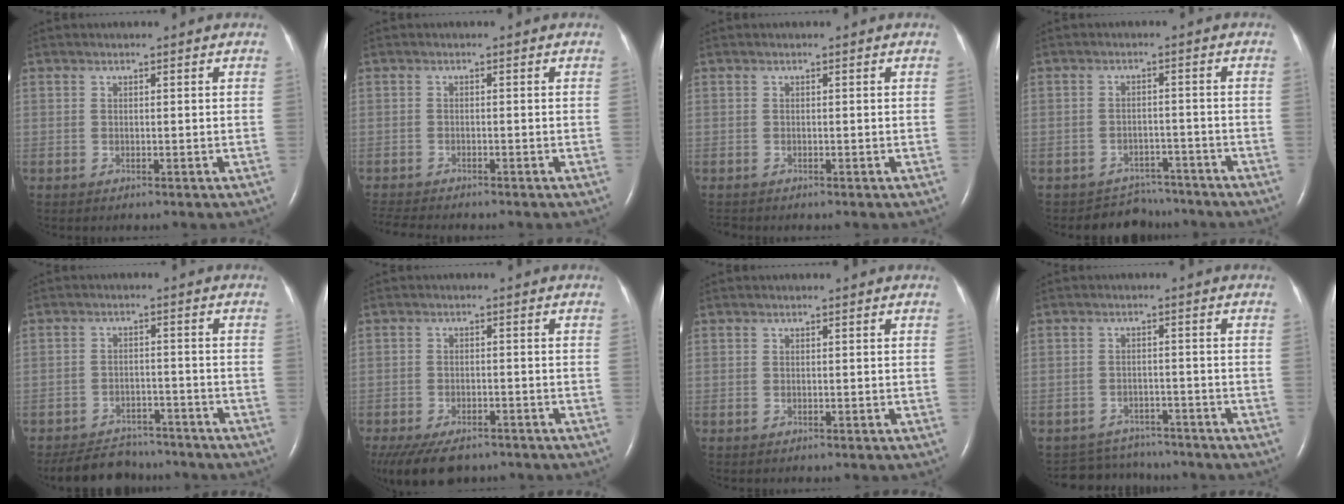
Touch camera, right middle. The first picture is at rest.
{"total": 4.5, "force": [-4.2, 0.3, 1.6], "torque": [-0.028, -0.013, -0.068]}
{"total": 0.6, "force": [-0.6, 0.1, 0.0], "torque": [-0.005, -0.004, -0.010]}
{"total": 5.1, "force": [-4.5, 1.9, -1.2], "torque": [0.018, 0.020, -0.066]}
{"total": 8.2, "force": [-7.5, 3.1, 1.5], "torque": [-0.022, -0.002, -0.110]}
{"total": 10.6, "force": [-7.8, 4.9, 5.2], "torque": [-0.106, -0.013, -0.116]}
{"total": 0.0}
{"total": 6.2, "force": [-5.9, 1.9, -0.6], "torque": [0.006, 0.012, -0.083]}